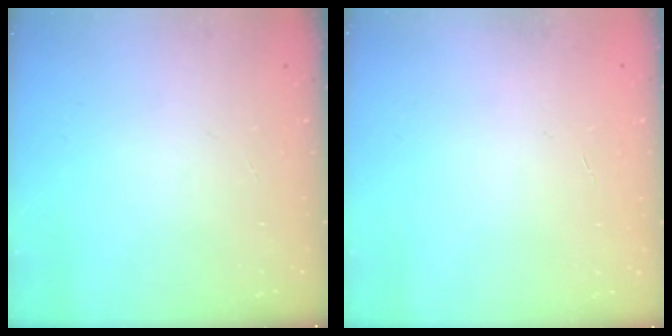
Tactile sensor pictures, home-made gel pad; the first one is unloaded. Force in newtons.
{"total": 0.0}